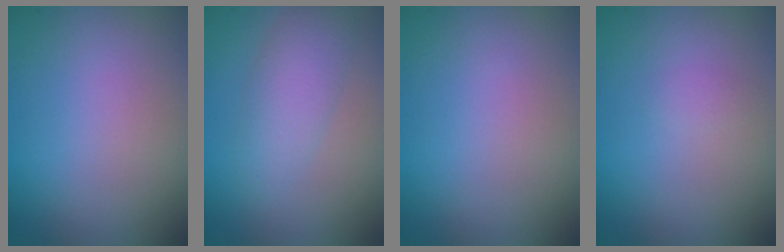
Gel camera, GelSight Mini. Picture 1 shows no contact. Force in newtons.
{"total": 3.2, "press": 3.2, "slide": 0.1}
{"total": 0.0}
{"total": 0.7, "press": 0.7, "slide": 0.0}